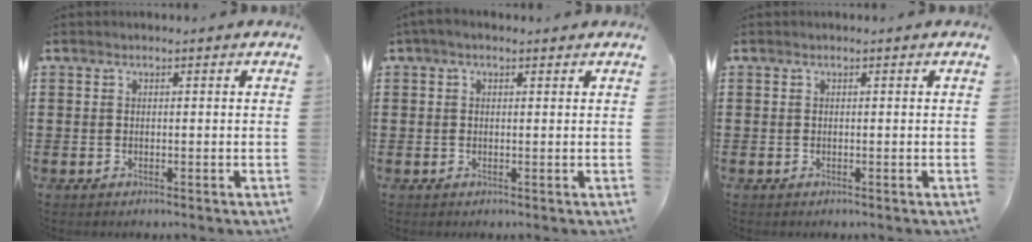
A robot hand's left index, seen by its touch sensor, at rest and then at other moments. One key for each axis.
{"total": 1.9, "fx": 0.7, "fy": 0.5, "fz": 1.7, "tx": -0.032, "ty": 0.004, "tz": 0.011}
{"total": 0.0}